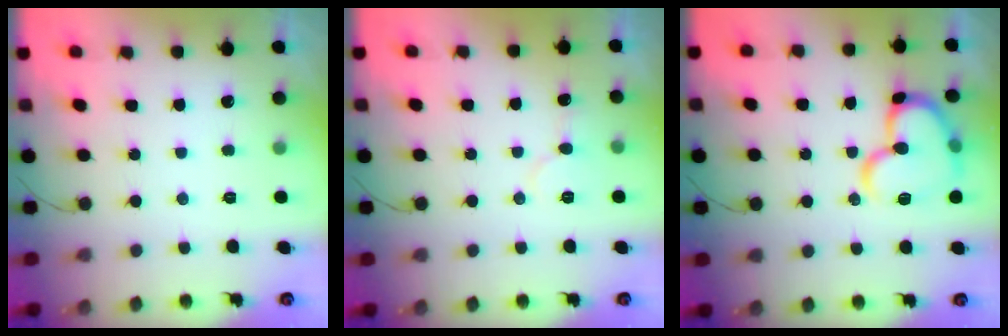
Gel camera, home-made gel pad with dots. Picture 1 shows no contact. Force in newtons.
{"total": 6.5, "press": 6.5, "slide": 0.4}
{"total": 16.4, "press": 16.3, "slide": 1.6}